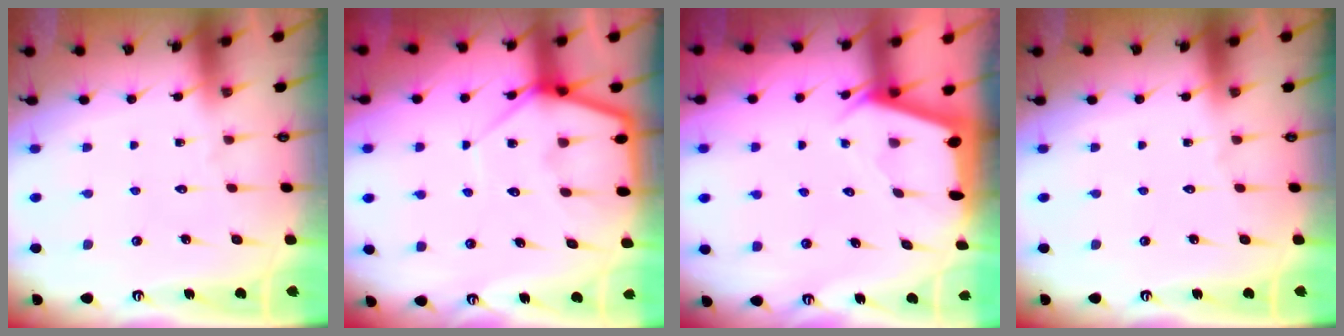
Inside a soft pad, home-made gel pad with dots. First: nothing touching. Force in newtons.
{"total": 8.0, "press": 8.0, "slide": 0.6}
{"total": 2.3, "press": 2.3, "slide": 0.3}
{"total": 0.0}